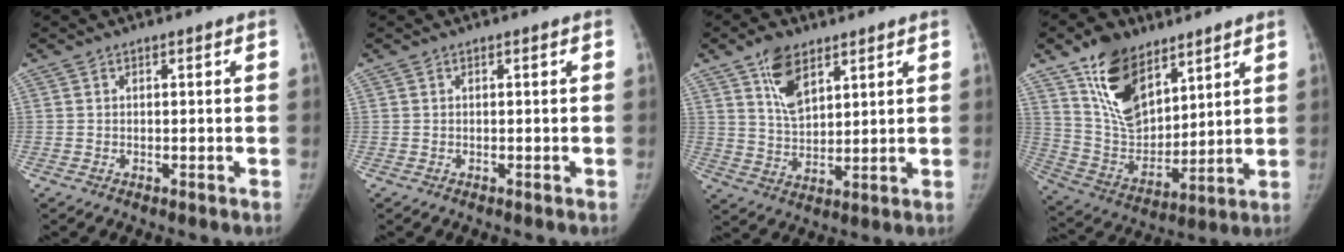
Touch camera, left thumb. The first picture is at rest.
{"total": 0.0}
{"total": 8.6, "force": [4.9, 4.5, 5.4], "torque": [-0.078, -0.028, 0.095]}
{"total": 16.6, "force": [10.0, 9.3, 9.4], "torque": [-0.127, -0.054, 0.198]}